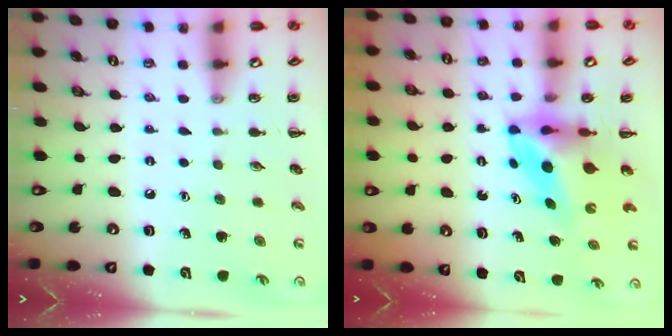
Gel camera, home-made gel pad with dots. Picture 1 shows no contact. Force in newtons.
{"total": 6.0, "press": 5.7, "slide": 1.8}